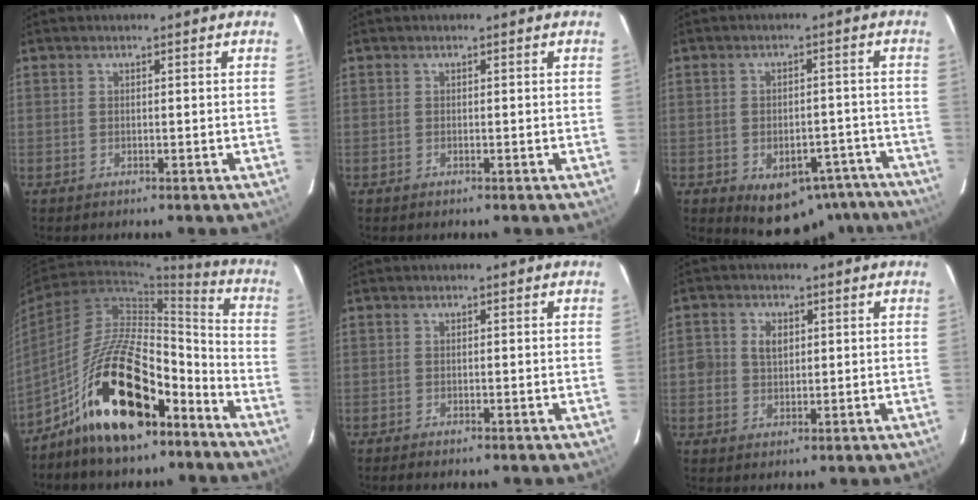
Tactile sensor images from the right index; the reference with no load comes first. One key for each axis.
{"total": 0.0}
{"total": 10.9, "fx": -7.3, "fy": 6.8, "fz": 4.4, "tx": -0.065, "ty": 0.020, "tz": -0.061}
{"total": 19.7, "fx": -12.0, "fy": 8.3, "fz": 13.3, "tx": -0.237, "ty": 0.020, "tz": -0.202}
{"total": 1.1, "fx": -0.9, "fy": 0.0, "fz": 0.5, "tx": -0.011, "ty": -0.003, "tz": -0.016}
{"total": 4.2, "fx": 0.6, "fy": 3.6, "fz": 2.0, "tx": -0.039, "ty": 0.009, "tz": 0.012}